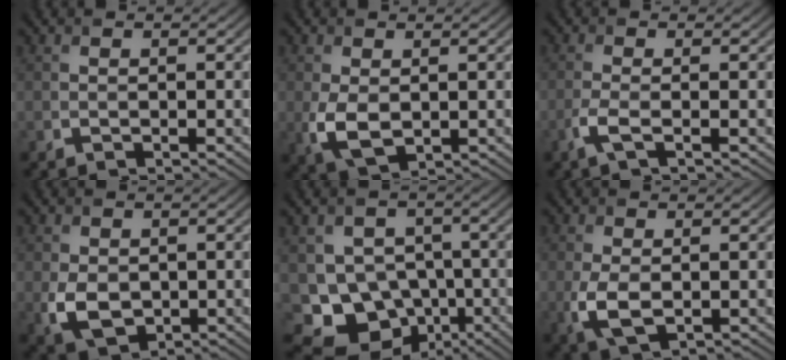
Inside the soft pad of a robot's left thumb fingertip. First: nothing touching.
{"total": 4.4, "force": [-0.3, 2.7, 3.4], "torque": [-0.091, -0.012, 0.001]}
{"total": 2.4, "force": [-1.1, 0.4, 2.1], "torque": [-0.051, 0.003, -0.031]}
{"total": 4.6, "force": [-0.3, 3.3, 3.2], "torque": [-0.075, -0.012, -0.001]}
{"total": 9.7, "force": [-2.9, 8.4, 3.8], "torque": [-0.082, -0.024, -0.065]}
{"total": 4.2, "force": [-0.5, 2.3, 3.4], "torque": [-0.094, -0.013, -0.007]}